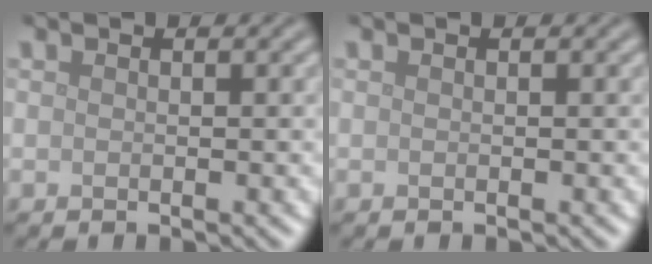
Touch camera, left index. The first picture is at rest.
{"total": 0.0}